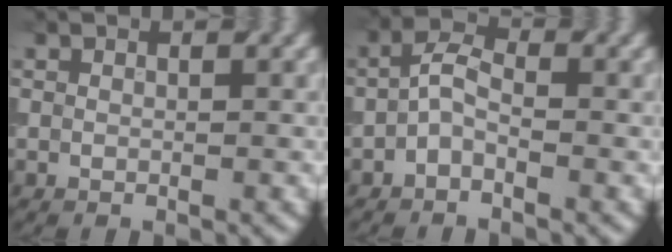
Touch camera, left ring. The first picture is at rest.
{"total": 2.4, "force": [-1.2, 1.0, 1.9], "torque": [-0.037, 0.017, -0.024]}